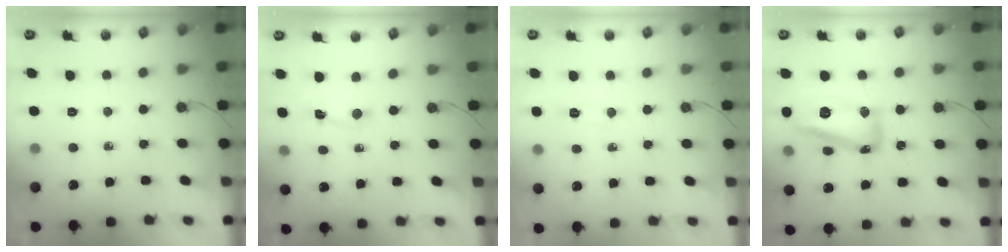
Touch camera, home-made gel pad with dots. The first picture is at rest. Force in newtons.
{"total": 1.1, "press": 1.0, "slide": 0.6}
{"total": 3.8, "press": 3.7, "slide": 0.6}
{"total": 14.2, "press": 14.1, "slide": 1.5}